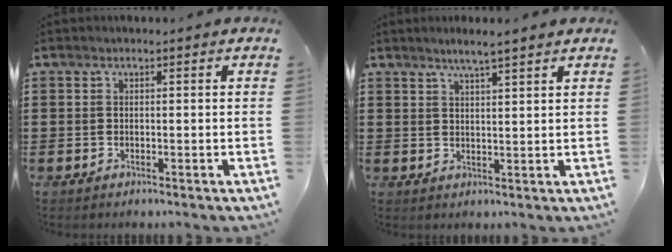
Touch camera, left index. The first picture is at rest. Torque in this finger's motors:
{"motor_torque": [-0.13, -0.49, 0.12, 0.01]}